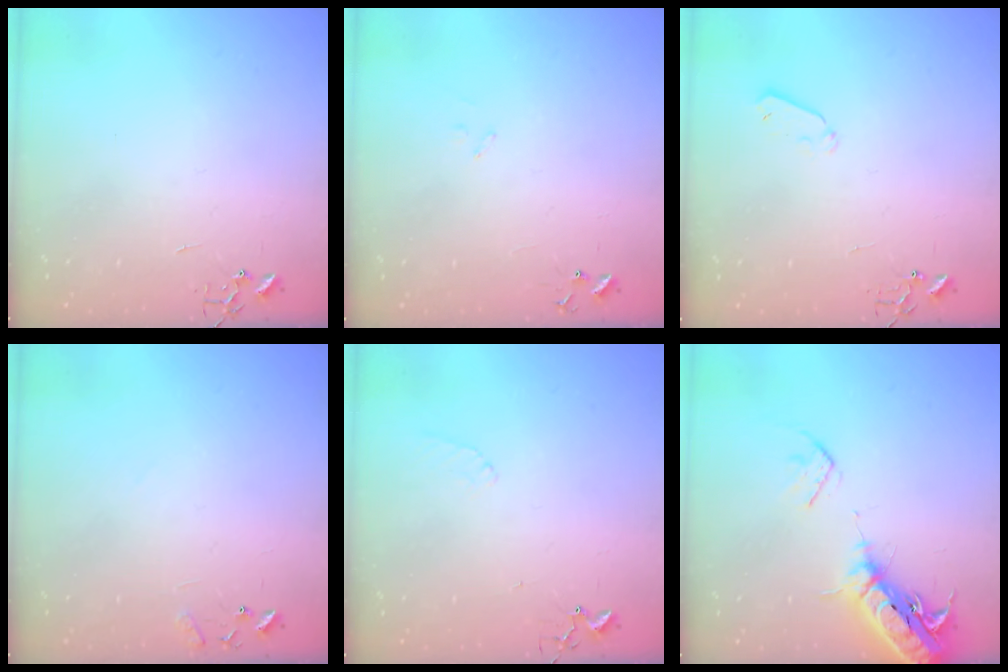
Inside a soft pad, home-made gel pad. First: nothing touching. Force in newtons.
{"total": 7.8, "press": 7.8, "slide": 0.7}
{"total": 4.2, "press": 4.2, "slide": 0.7}
{"total": 8.3, "press": 8.3, "slide": 0.6}
{"total": 5.0, "press": 4.9, "slide": 0.7}
{"total": 18.4, "press": 17.9, "slide": 4.4}